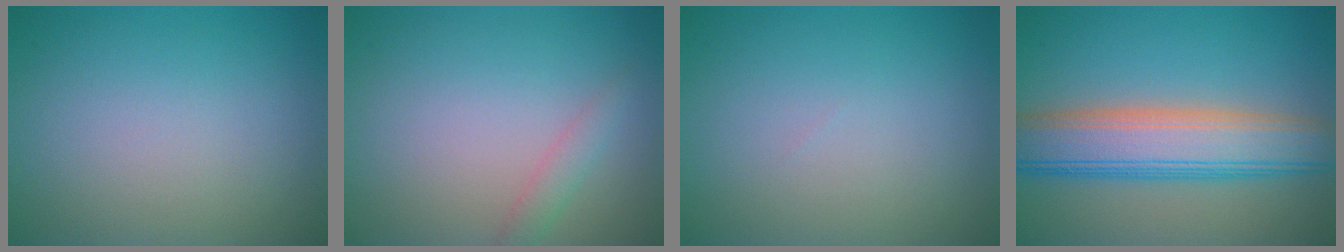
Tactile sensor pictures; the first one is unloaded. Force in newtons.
{"total": 1.3, "press": 1.3, "slide": 0.1}
{"total": 0.0}
{"total": 8.1, "press": 8.1, "slide": 0.5}